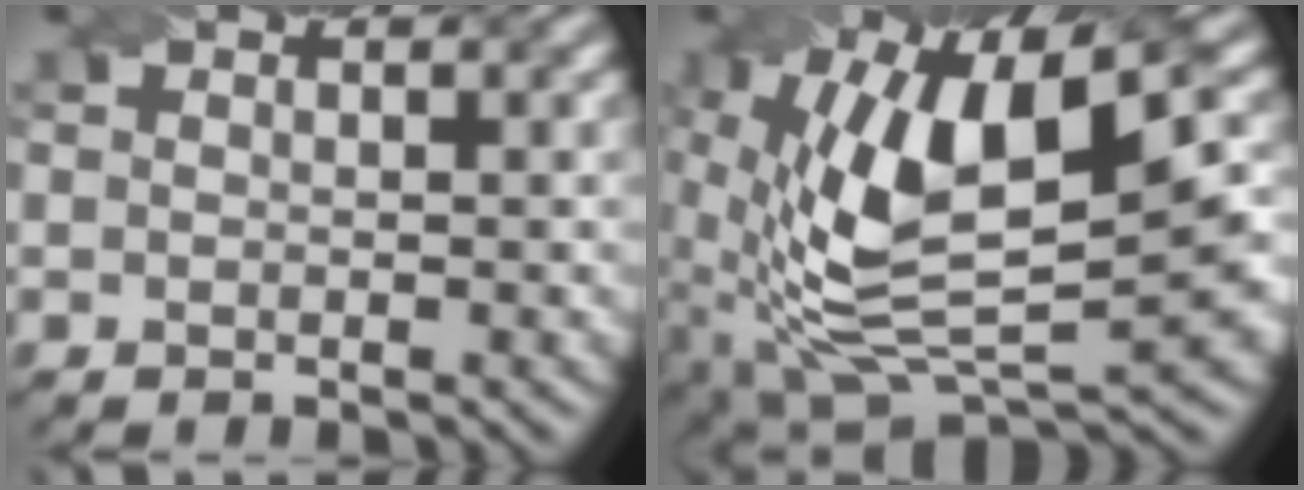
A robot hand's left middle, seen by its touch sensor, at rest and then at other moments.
{"total": 14.6, "force": [0.8, 7.0, 12.8], "torque": [-0.247, -0.009, 0.020]}